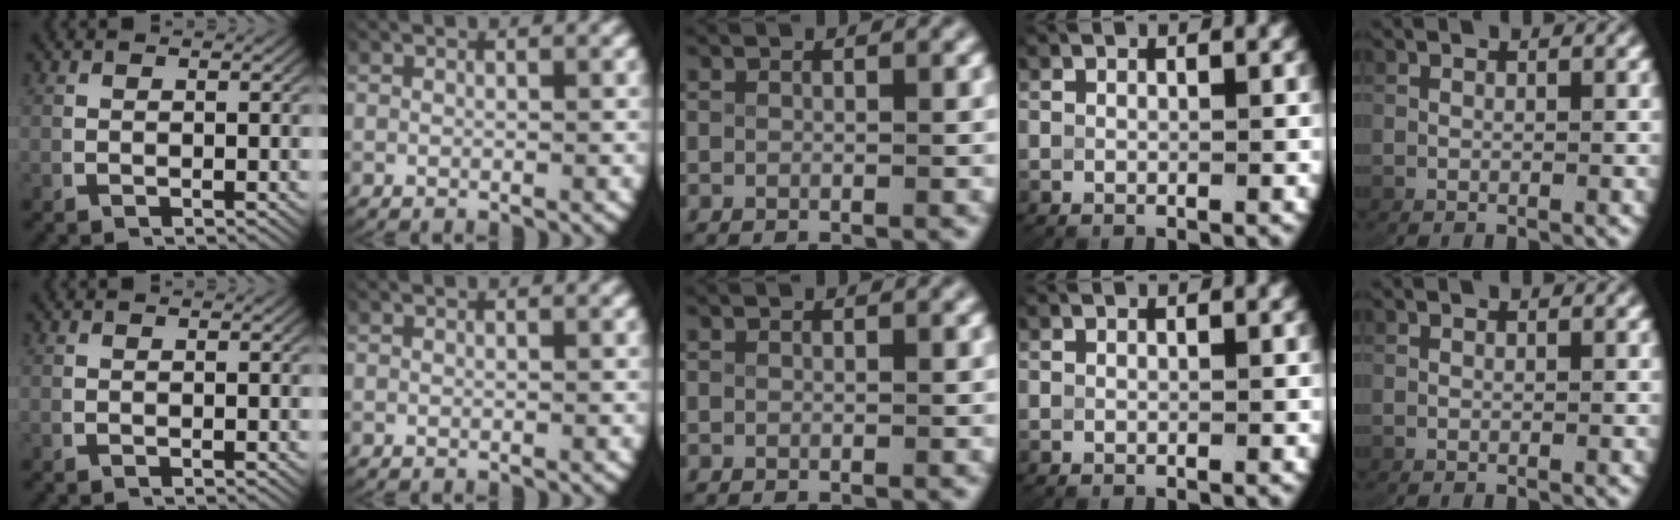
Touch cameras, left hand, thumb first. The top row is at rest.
{}